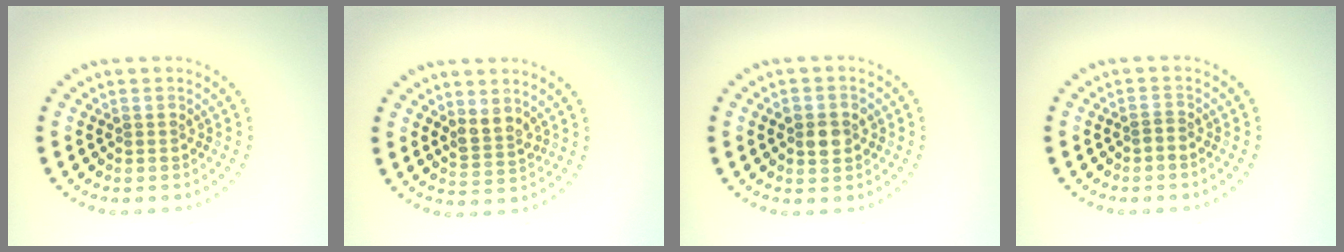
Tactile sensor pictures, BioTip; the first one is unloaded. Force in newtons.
{"total": 2.1, "press": 1.7, "slide": 1.2}
{"total": 2.4, "press": 2.4, "slide": 0.2}
{"total": 0.6, "press": 0.4, "slide": 0.5}